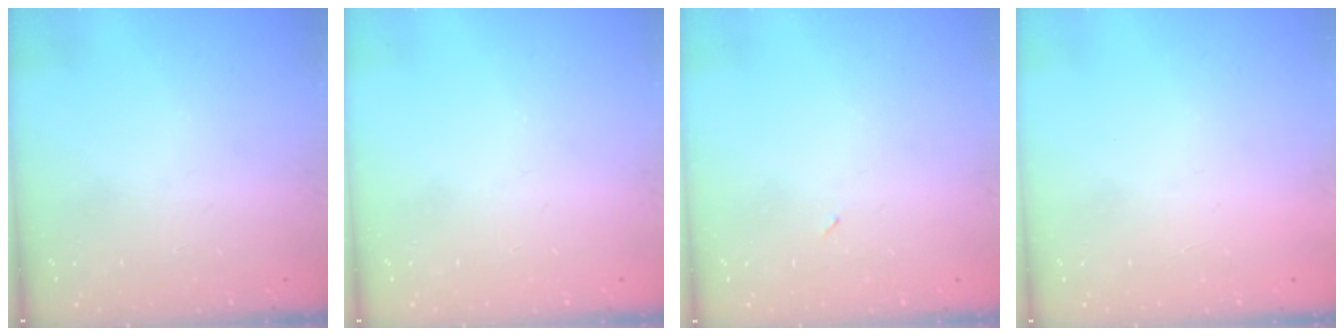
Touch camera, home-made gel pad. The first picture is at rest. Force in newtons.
{"total": 0.0}
{"total": 2.1, "press": 1.9, "slide": 1.0}
{"total": 1.5, "press": 1.5, "slide": 0.1}